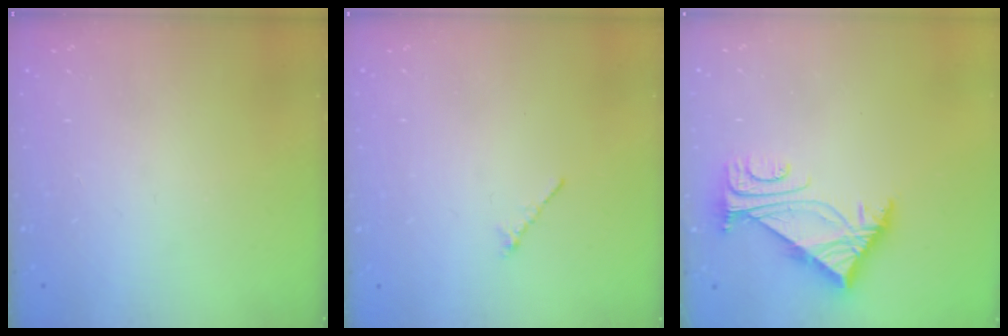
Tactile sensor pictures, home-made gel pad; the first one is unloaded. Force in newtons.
{"total": 0.8, "press": 0.7, "slide": 0.4}
{"total": 5.0, "press": 4.9, "slide": 1.0}